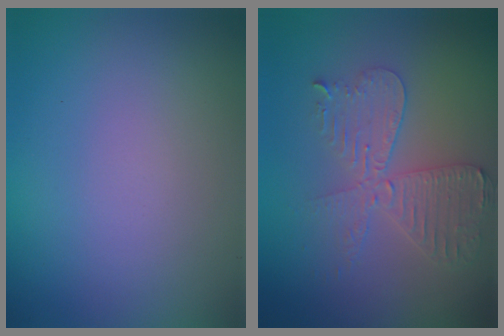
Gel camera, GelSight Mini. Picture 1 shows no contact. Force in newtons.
{"total": 4.7, "press": 4.0, "slide": 2.4}